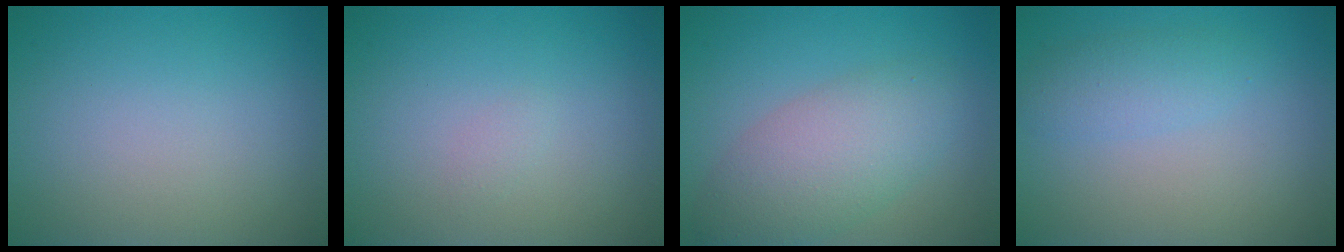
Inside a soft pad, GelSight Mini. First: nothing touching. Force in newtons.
{"total": 0.6, "press": 0.6, "slide": 0.1}
{"total": 4.4, "press": 4.4, "slide": 0.2}
{"total": 2.1, "press": 2.1, "slide": 0.1}